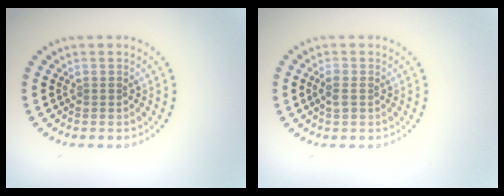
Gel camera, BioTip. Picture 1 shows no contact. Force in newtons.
{"total": 1.4, "press": 1.4, "slide": 0.3}